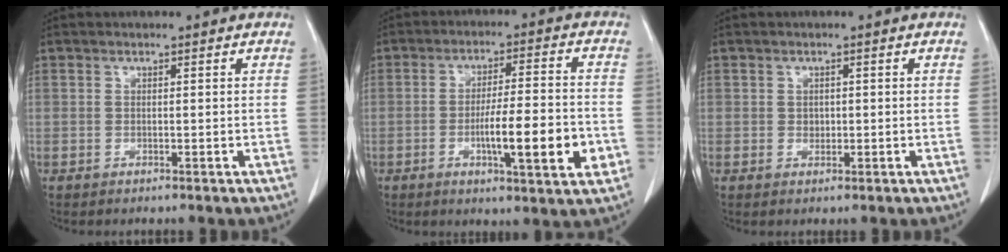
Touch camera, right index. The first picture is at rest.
{"total": 11.5, "force": [-3.2, 1.3, 11.0], "torque": [-0.175, -0.003, -0.049]}
{"total": 1.2, "force": [0.0, 1.0, 0.6], "torque": [-0.009, 0.002, 0.002]}